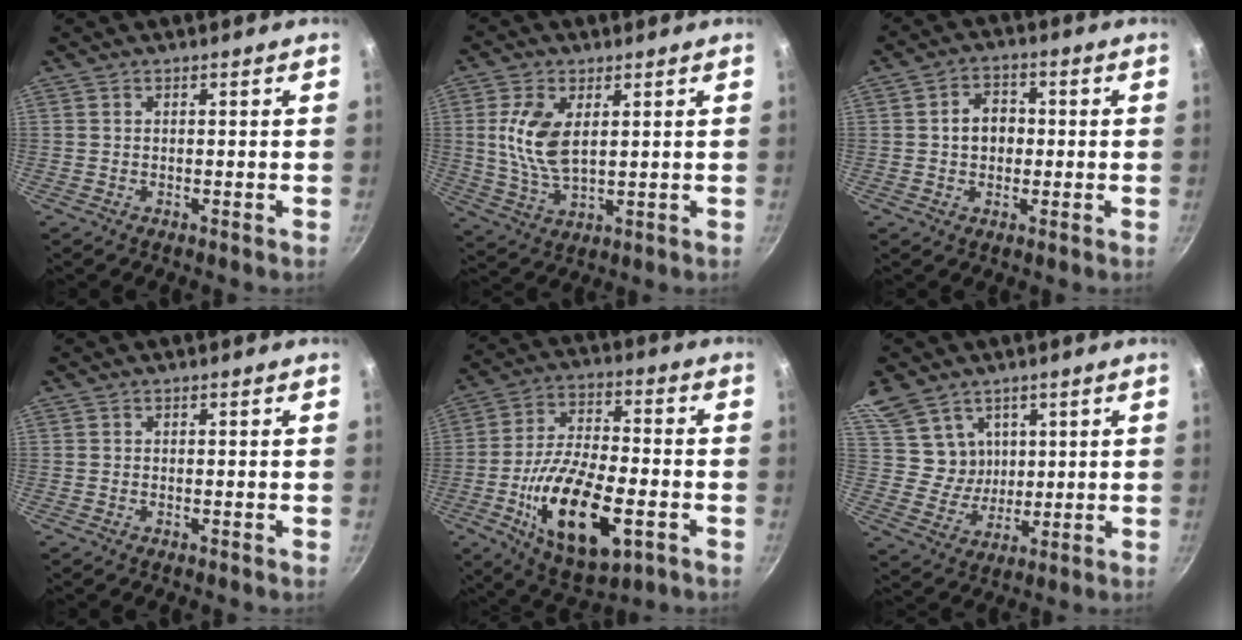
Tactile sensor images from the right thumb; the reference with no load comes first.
{"total": 9.9, "force": [2.2, 5.2, 8.1], "torque": [-0.162, -0.013, 0.047]}
{"total": 5.7, "force": [0.0, 4.6, 3.5], "torque": [-0.026, 0.013, -0.004]}
{"total": 0.0}
{"total": 20.3, "force": [-6.4, 9.1, 17.0], "torque": [-0.292, 0.020, -0.106]}
{"total": 11.0, "force": [5.5, 8.5, 4.1], "torque": [-0.057, -0.020, 0.118]}